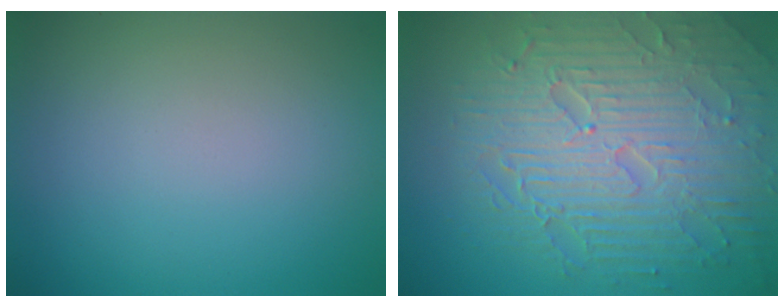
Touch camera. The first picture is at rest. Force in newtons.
{"total": 9.7, "press": 6.5, "slide": 7.2}